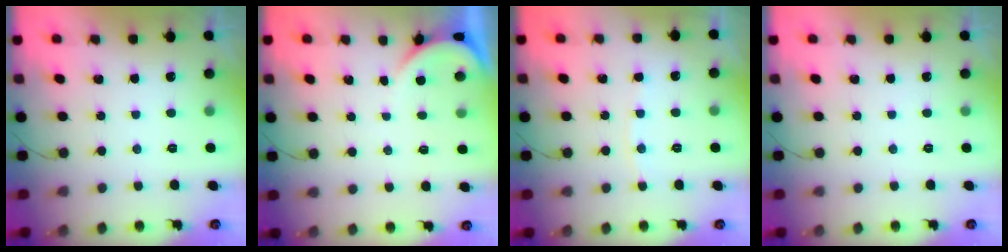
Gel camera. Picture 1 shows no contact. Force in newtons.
{"total": 0.0}
{"total": 2.9, "press": 2.8, "slide": 0.4}
{"total": 0.0}